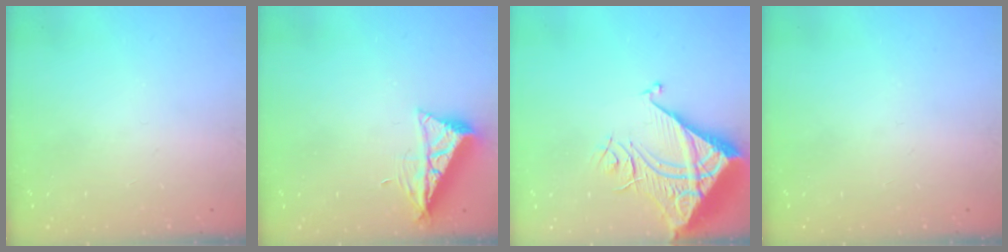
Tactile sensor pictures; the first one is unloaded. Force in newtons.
{"total": 7.7, "press": 7.6, "slide": 0.8}
{"total": 9.4, "press": 9.3, "slide": 1.0}
{"total": 0.0}